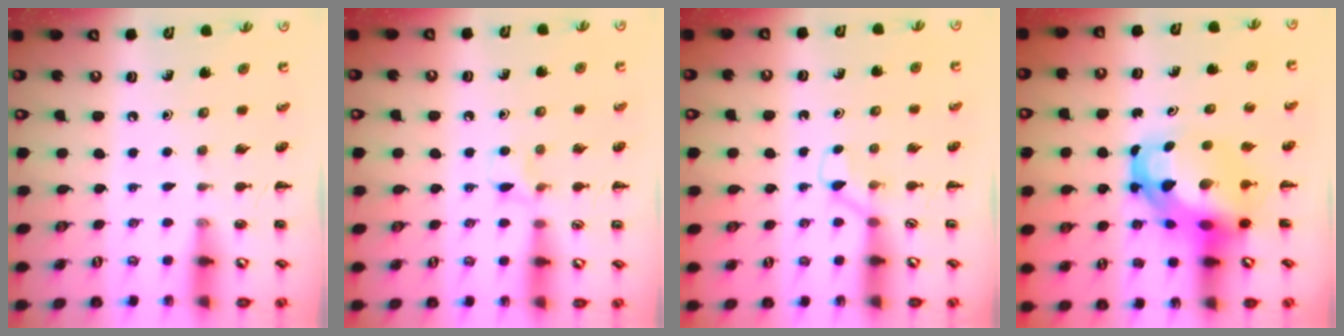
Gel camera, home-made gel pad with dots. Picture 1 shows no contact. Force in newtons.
{"total": 5.6, "press": 5.3, "slide": 1.8}
{"total": 2.1, "press": 2.0, "slide": 0.8}
{"total": 7.0, "press": 6.7, "slide": 1.8}